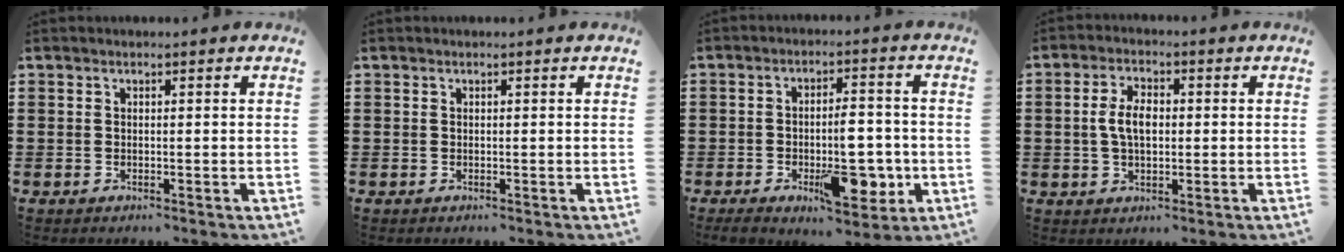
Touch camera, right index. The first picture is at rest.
{"total": 0.0}
{"total": 10.1, "force": [-3.1, 4.5, 8.5], "torque": [-0.113, -0.001, -0.046]}
{"total": 4.8, "force": [0.2, 2.5, 4.1], "torque": [-0.096, 0.004, -0.003]}